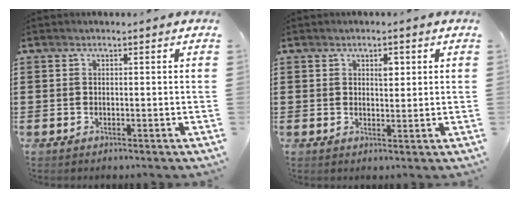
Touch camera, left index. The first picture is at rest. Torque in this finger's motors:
{"motor_torque": [0.50, -0.16, 0.25, 0.06]}